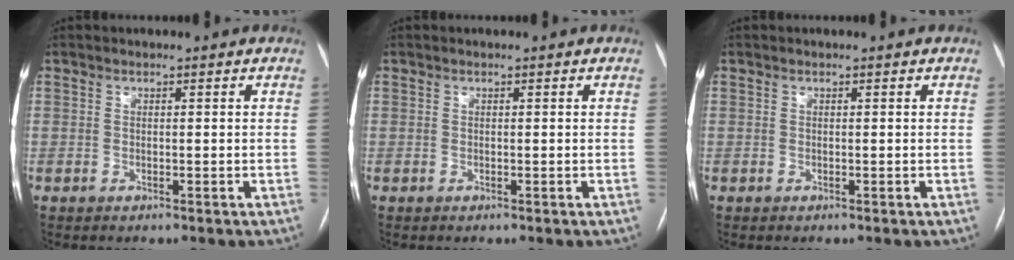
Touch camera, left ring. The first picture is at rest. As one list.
[{"total": 0.0}, {"total": 0.0}]